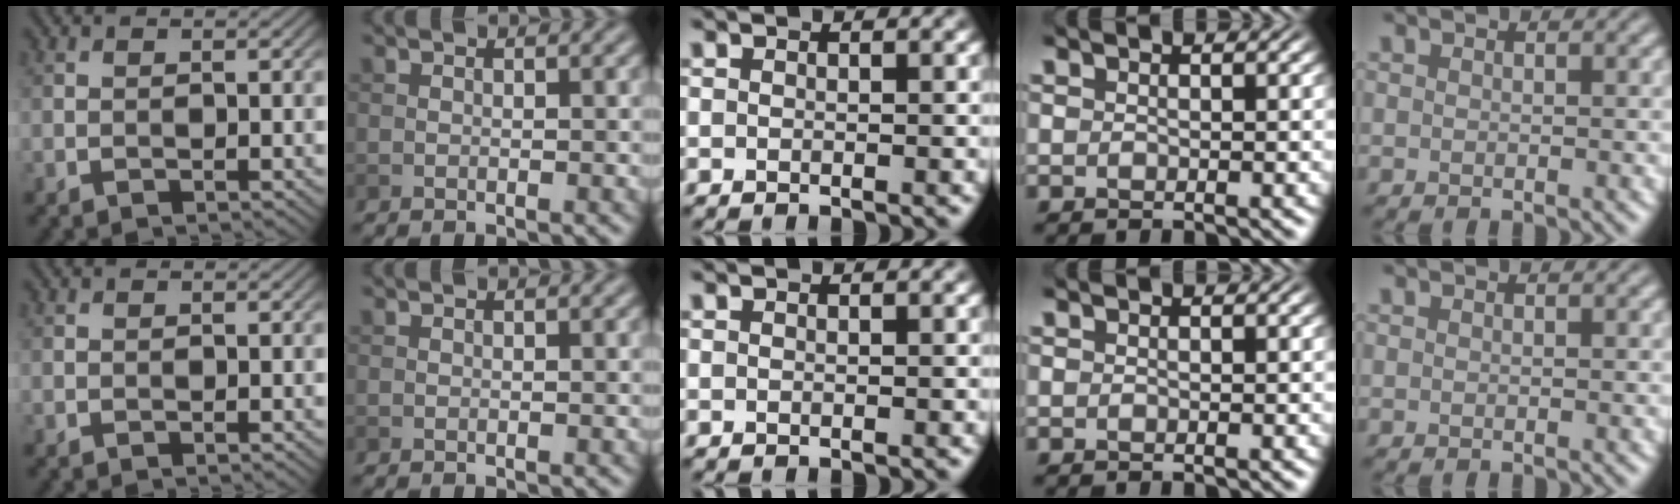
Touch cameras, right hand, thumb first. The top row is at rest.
{}